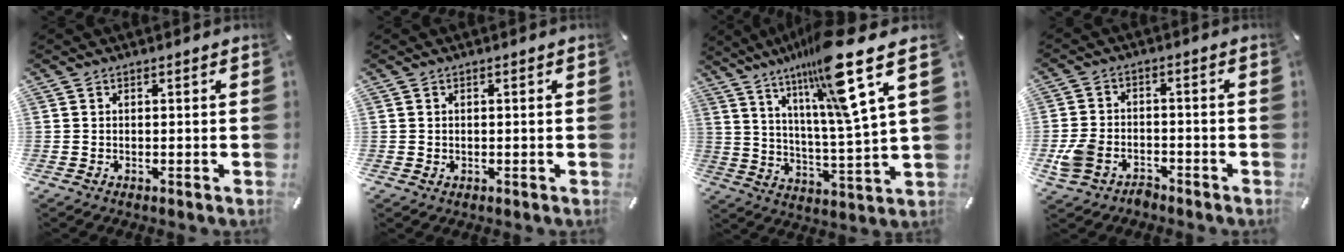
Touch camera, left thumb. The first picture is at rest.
{"total": 0.6, "force": [0.1, 0.6, 0.1], "torque": [-0.002, 0.005, 0.000]}
{"total": 19.5, "force": [12.8, 1.5, 14.6], "torque": [-0.246, -0.079, 0.190]}
{"total": 7.5, "force": [-4.1, 5.1, 3.6], "torque": [-0.078, 0.020, -0.077]}